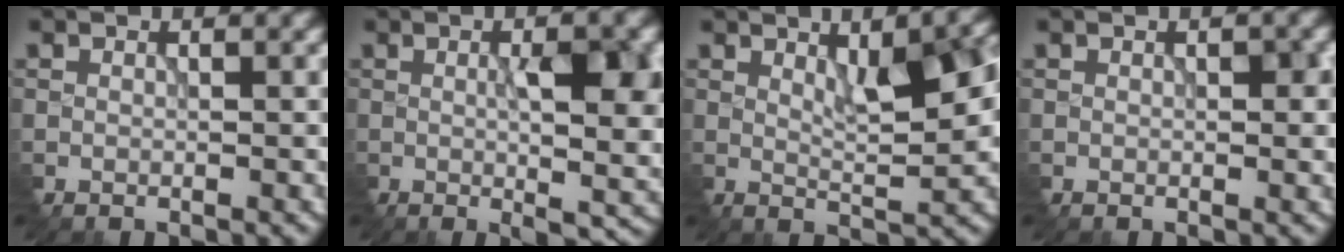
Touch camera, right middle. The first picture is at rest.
{"total": 7.3, "force": [-0.3, 1.9, 7.0], "torque": [-0.102, -0.010, 0.004]}
{"total": 6.9, "force": [1.4, 1.8, 6.5], "torque": [-0.101, 0.002, 0.024]}
{"total": 2.1, "force": [0.0, 0.9, 1.9], "torque": [-0.025, -0.002, 0.003]}